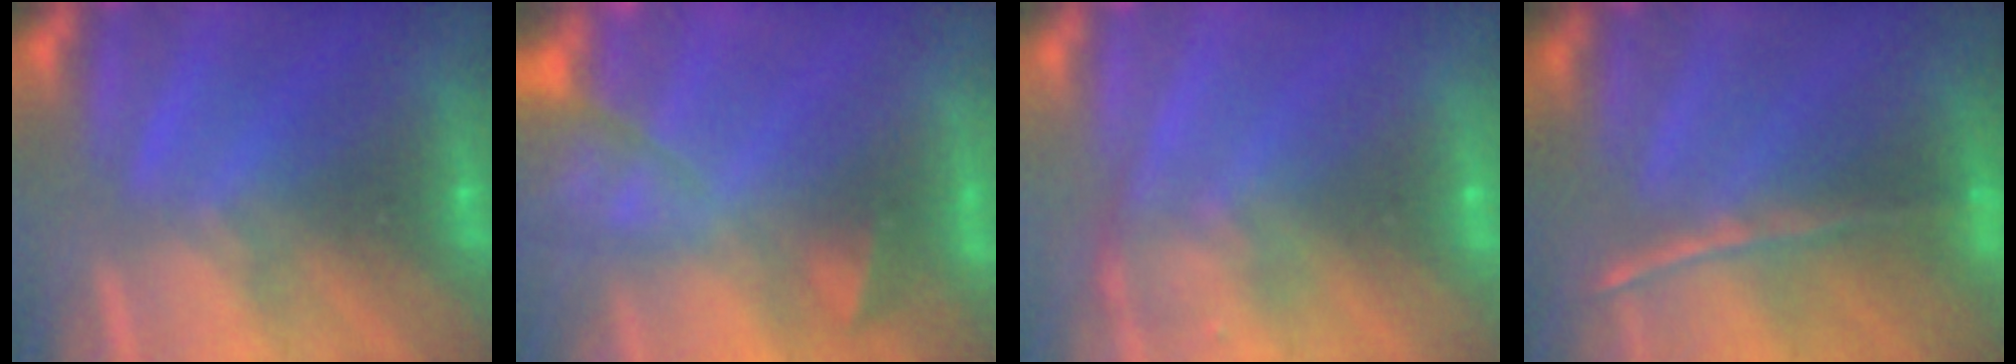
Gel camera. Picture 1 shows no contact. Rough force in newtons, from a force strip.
{"total": 7.0}
{"total": 2.2}
{"total": 1.6}